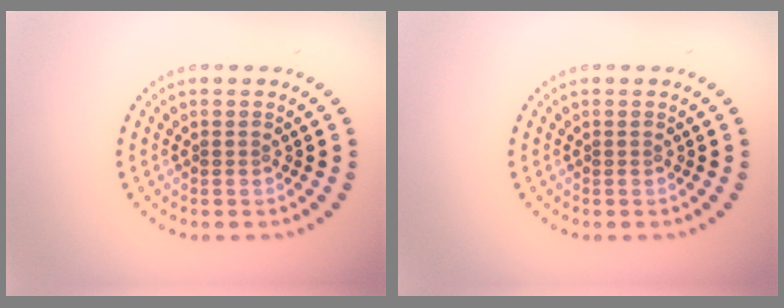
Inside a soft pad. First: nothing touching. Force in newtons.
{"total": 0.0}